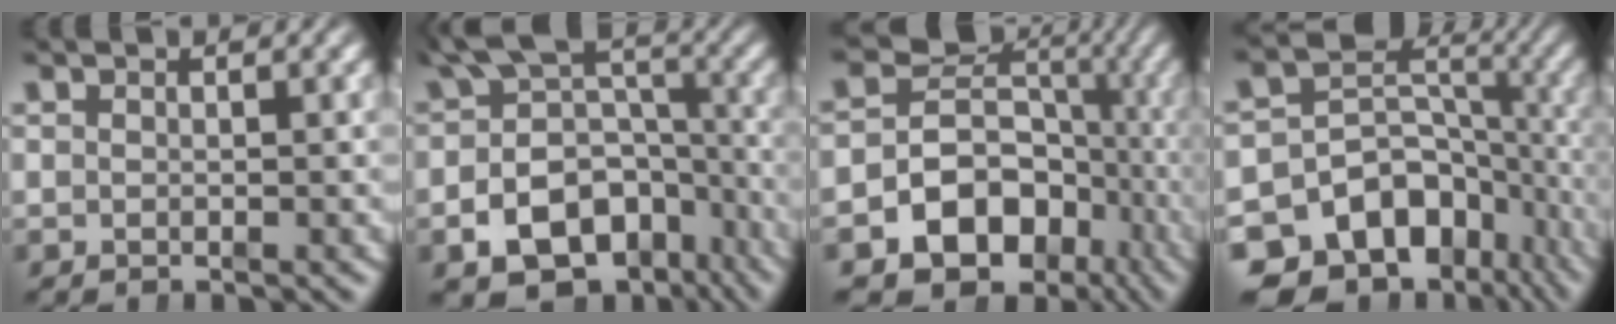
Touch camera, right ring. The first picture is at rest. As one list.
[{"total": 12.2, "force": [-5.1, 9.3, 6.0], "torque": [-0.101, -0.033, -0.079]}, {"total": 18.4, "force": [-6.7, 15.1, 8.1], "torque": [-0.166, -0.071, -0.100]}, {"total": 18.4, "force": [-6.9, 14.4, 9.1], "torque": [-0.173, -0.065, -0.097]}]